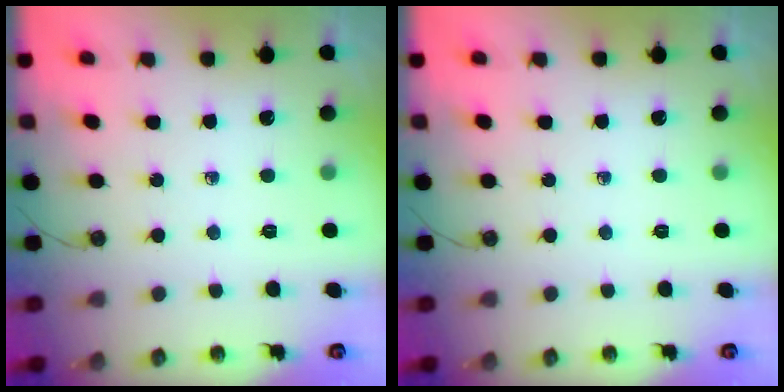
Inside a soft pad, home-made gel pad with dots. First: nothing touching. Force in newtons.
{"total": 0.0}